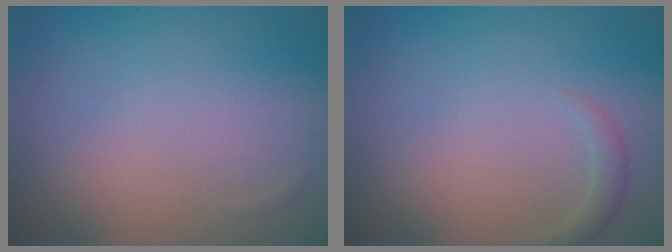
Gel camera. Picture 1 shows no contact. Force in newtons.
{"total": 1.0, "press": 1.0, "slide": 0.0}